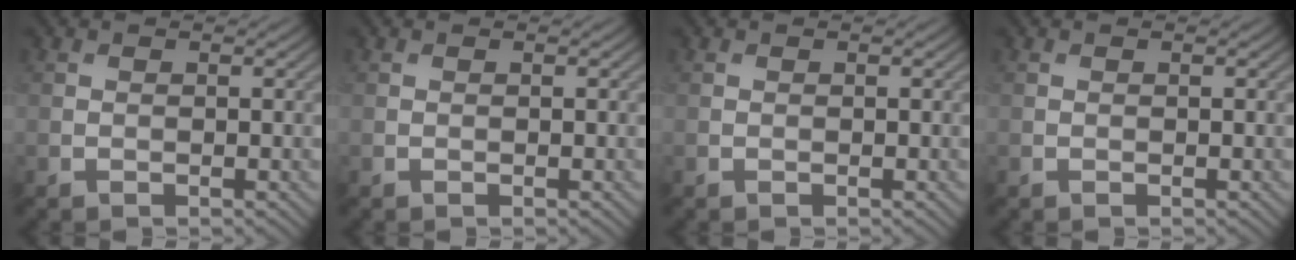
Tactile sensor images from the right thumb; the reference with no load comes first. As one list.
[{"total": 0.0}, {"total": 0.0}, {"total": 0.0}]